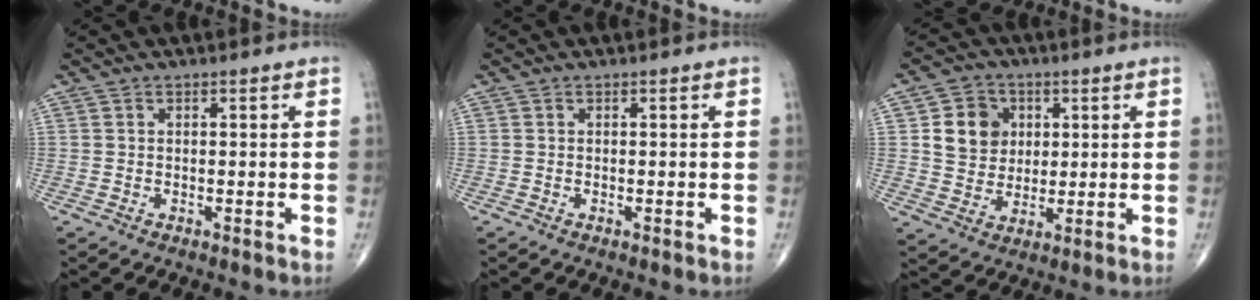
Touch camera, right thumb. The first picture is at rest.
{"total": 0.0}
{"total": 9.1, "force": [2.2, 7.8, 4.1], "torque": [-0.033, -0.008, 0.041]}